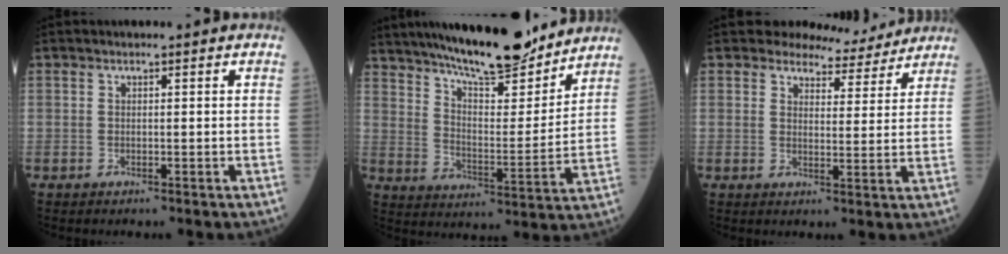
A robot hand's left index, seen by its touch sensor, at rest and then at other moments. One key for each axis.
{"total": 17.9, "fx": 15.4, "fy": 2.7, "fz": 8.8, "tx": -0.145, "ty": -0.012, "tz": 0.240}
{"total": 5.5, "fx": 5.2, "fy": 1.8, "fz": 0.1, "tx": 0.001, "ty": -0.014, "tz": 0.058}